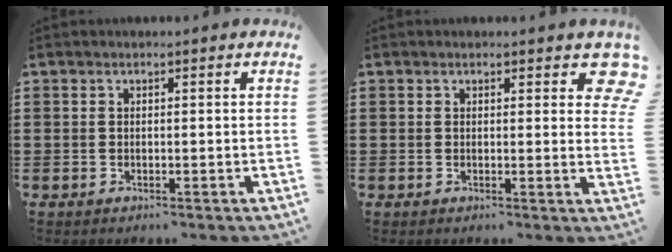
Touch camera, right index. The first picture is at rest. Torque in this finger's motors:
{"motor_torque": [0.09, 0.14, 0.35, 0.03]}